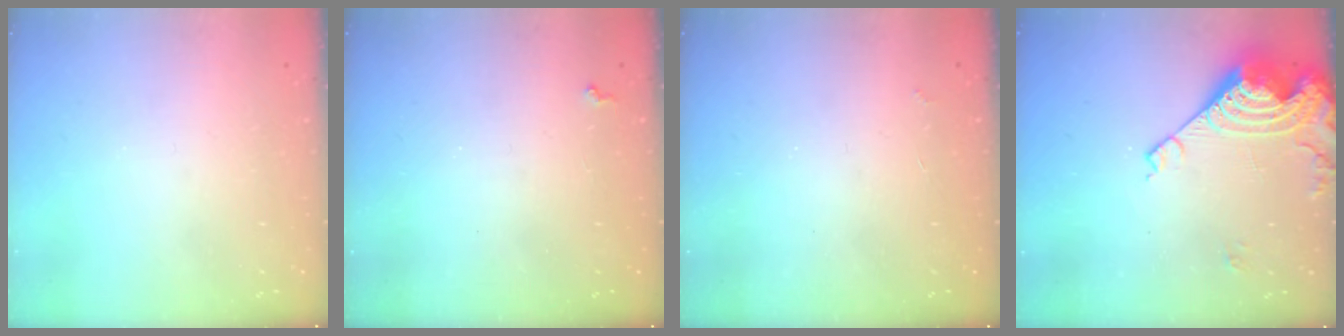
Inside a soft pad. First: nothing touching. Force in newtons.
{"total": 0.8, "press": 0.8, "slide": 0.3}
{"total": 2.9, "press": 2.9, "slide": 0.5}
{"total": 12.9, "press": 12.8, "slide": 1.4}